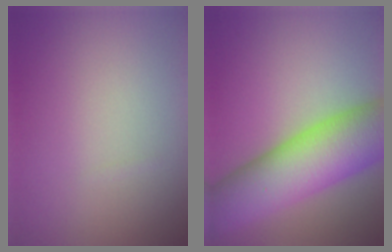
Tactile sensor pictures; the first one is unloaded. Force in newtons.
{"total": 11.3, "press": 11.2, "slide": 0.5}